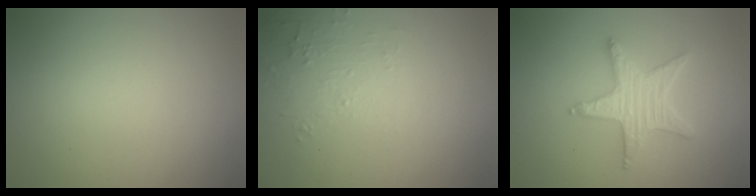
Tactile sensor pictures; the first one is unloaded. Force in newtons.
{"total": 1.6, "press": 0.4, "slide": 1.6}
{"total": 4.3, "press": 4.2, "slide": 0.8}